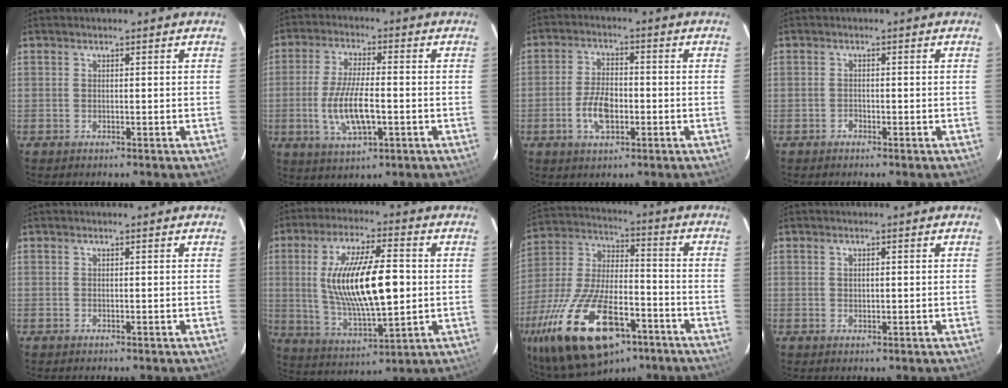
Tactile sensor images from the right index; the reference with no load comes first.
{"total": 10.5, "force": [-2.4, 3.5, 9.6], "torque": [-0.192, -0.010, -0.041]}
{"total": 7.1, "force": [-2.2, 3.7, 5.6], "torque": [-0.115, 0.003, -0.037]}
{"total": 0.9, "force": [-0.7, 0.5, 0.0], "torque": [-0.002, 0.003, -0.012]}
{"total": 0.0}
{"total": 18.5, "force": [1.1, 6.0, 17.5], "torque": [-0.322, -0.002, 0.033]}
{"total": 26.3, "force": [-14.3, 11.9, 18.6], "torque": [-0.380, -0.030, -0.234]}
{"total": 1.1, "force": [0.3, 0.8, 0.8], "torque": [-0.013, 0.003, 0.005]}